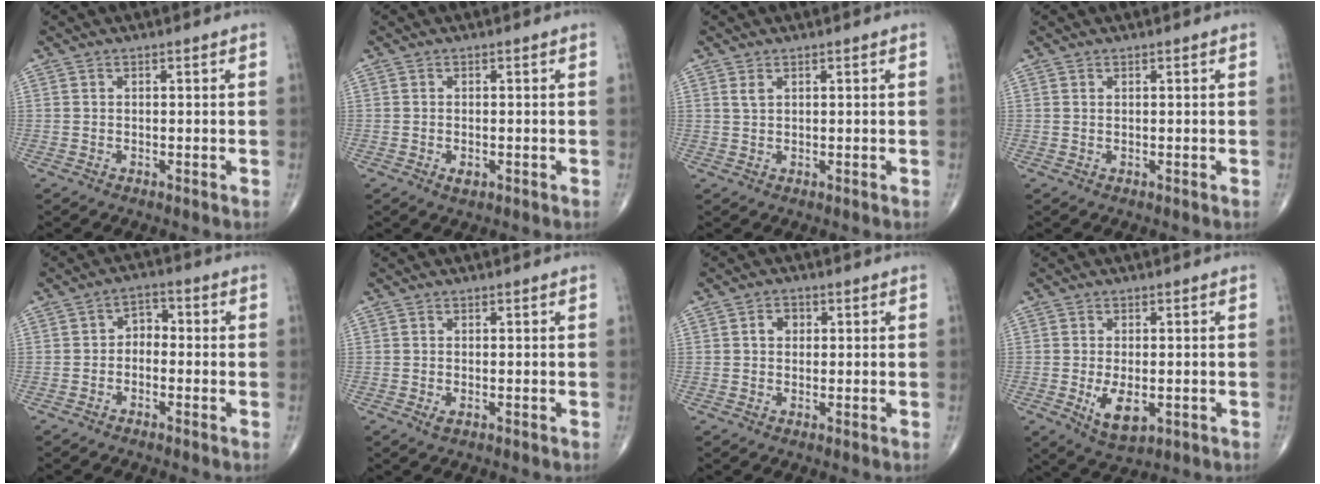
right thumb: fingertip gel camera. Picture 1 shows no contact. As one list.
[{"total": 1.5, "force": [-0.6, 0.8, 1.2], "torque": [-0.016, -0.001, -0.009]}, {"total": 1.1, "force": [0.7, 0.5, 0.8], "torque": [-0.015, 0.003, 0.017]}, {"total": 0.0}, {"total": 3.6, "force": [-0.8, 2.6, 2.3], "torque": [-0.019, 0.023, -0.028]}, {"total": 1.0, "force": [-0.4, 0.4, 0.9], "torque": [-0.017, -0.004, -0.005]}, {"total": 2.5, "force": [0.5, 2.0, 1.4], "torque": [-0.010, 0.006, 0.005]}, {"total": 6.4, "force": [-1.4, 3.2, 5.3], "torque": [-0.085, -0.013, -0.015]}]